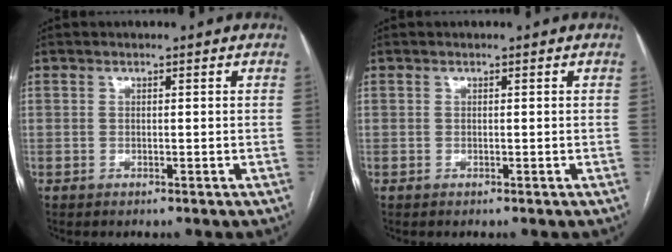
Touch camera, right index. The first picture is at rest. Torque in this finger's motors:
{"motor_torque": [0.02, -0.02, 0.00, 0.00]}